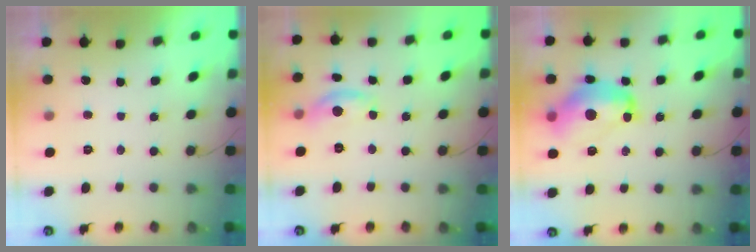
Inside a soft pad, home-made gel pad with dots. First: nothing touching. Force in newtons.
{"total": 8.2, "press": 8.2, "slide": 0.4}
{"total": 14.5, "press": 14.4, "slide": 1.6}